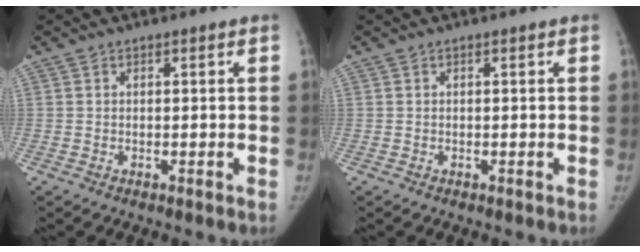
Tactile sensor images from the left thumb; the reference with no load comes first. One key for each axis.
{"total": 0.0}